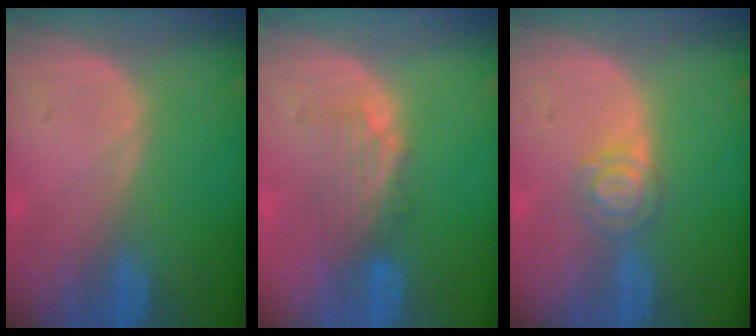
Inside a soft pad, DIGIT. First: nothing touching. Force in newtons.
{"total": 4.4, "press": 3.8, "slide": 2.2}
{"total": 3.8, "press": 3.7, "slide": 0.9}